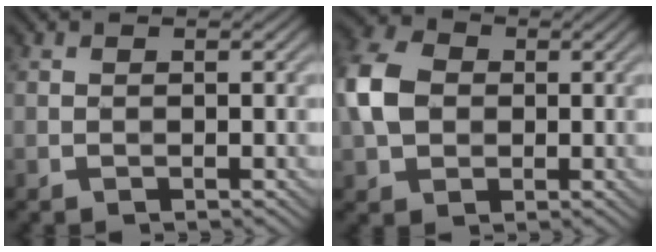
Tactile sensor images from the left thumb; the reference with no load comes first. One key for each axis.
{"total": 7.2, "fx": 0.4, "fy": 5.7, "fz": 4.5, "tx": -0.124, "ty": 0.012, "tz": -0.004}